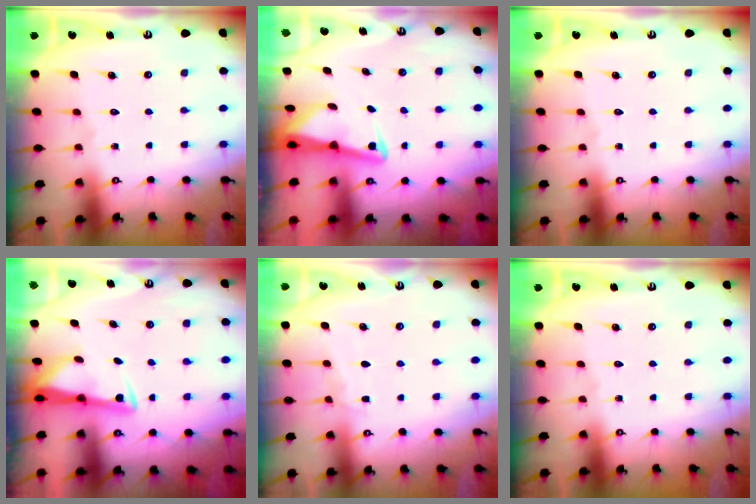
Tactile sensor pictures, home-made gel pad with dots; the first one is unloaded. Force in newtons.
{"total": 3.2, "press": 3.2, "slide": 0.4}
{"total": 0.0}
{"total": 3.2, "press": 3.1, "slide": 0.4}
{"total": 3.1, "press": 3.1, "slide": 0.4}
{"total": 0.0}